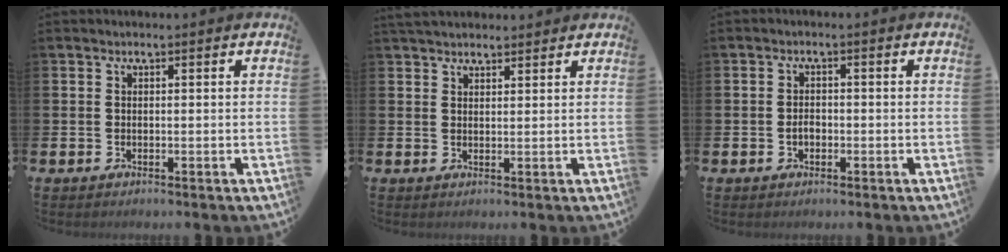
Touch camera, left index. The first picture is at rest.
{"total": 2.8, "force": [2.7, 0.8, 0.5], "torque": [-0.001, -0.011, 0.047]}
{"total": 1.6, "force": [-0.4, 1.1, 1.1], "torque": [-0.019, 0.005, -0.010]}